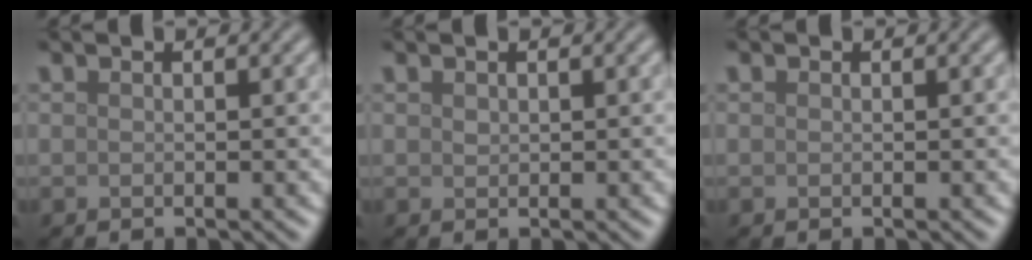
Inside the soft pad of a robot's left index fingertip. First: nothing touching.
{"total": 0.5, "force": [0.3, 0.4, 0.2], "torque": [-0.004, -0.001, 0.007]}
{"total": 0.0}